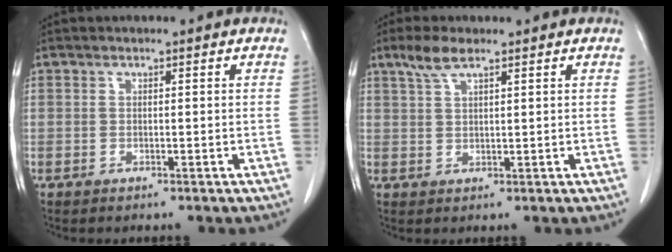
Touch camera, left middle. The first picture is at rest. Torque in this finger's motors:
{"motor_torque": [0.66, -0.58, 0.02, 0.03]}